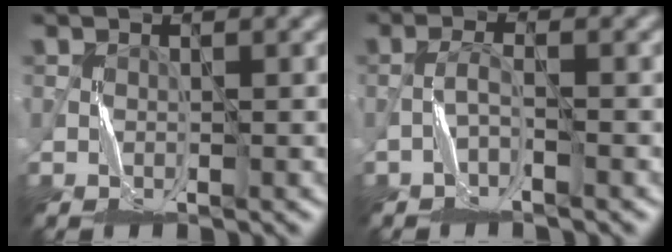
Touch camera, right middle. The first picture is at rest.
{"total": 1.3, "force": [-1.2, -0.1, 0.6], "torque": [-0.014, 0.009, -0.028]}